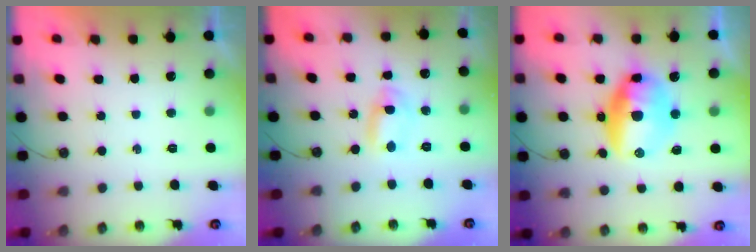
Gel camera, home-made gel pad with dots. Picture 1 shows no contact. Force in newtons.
{"total": 2.3, "press": 2.0, "slide": 1.2}
{"total": 13.4, "press": 13.1, "slide": 2.7}